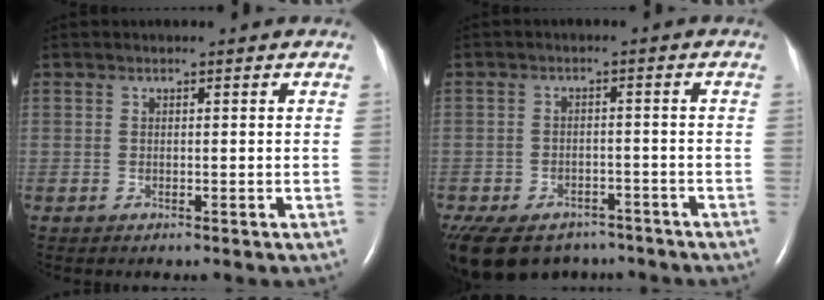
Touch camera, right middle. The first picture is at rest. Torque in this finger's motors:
{"motor_torque": [1.08, -1.06, 0.19, 0.06]}